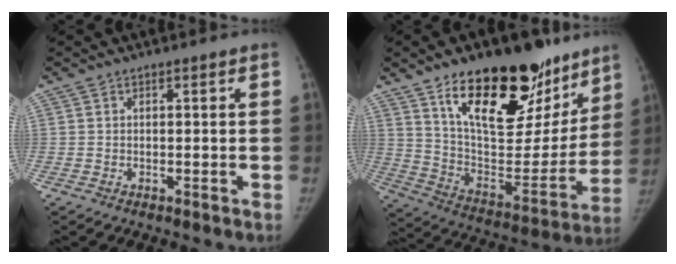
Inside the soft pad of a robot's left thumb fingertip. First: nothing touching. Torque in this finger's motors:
{"motor_torque": [1.73, 1.63, 1.31, -1.47, 0.16]}